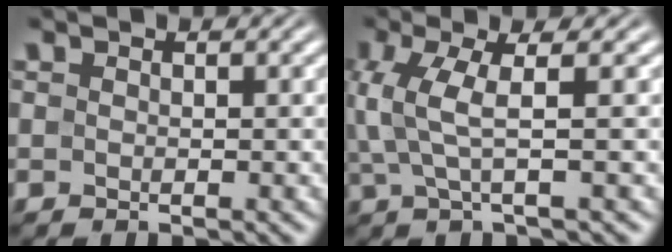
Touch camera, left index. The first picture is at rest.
{"total": 4.2, "force": [0.4, 0.8, 4.1], "torque": [-0.097, 0.008, 0.008]}